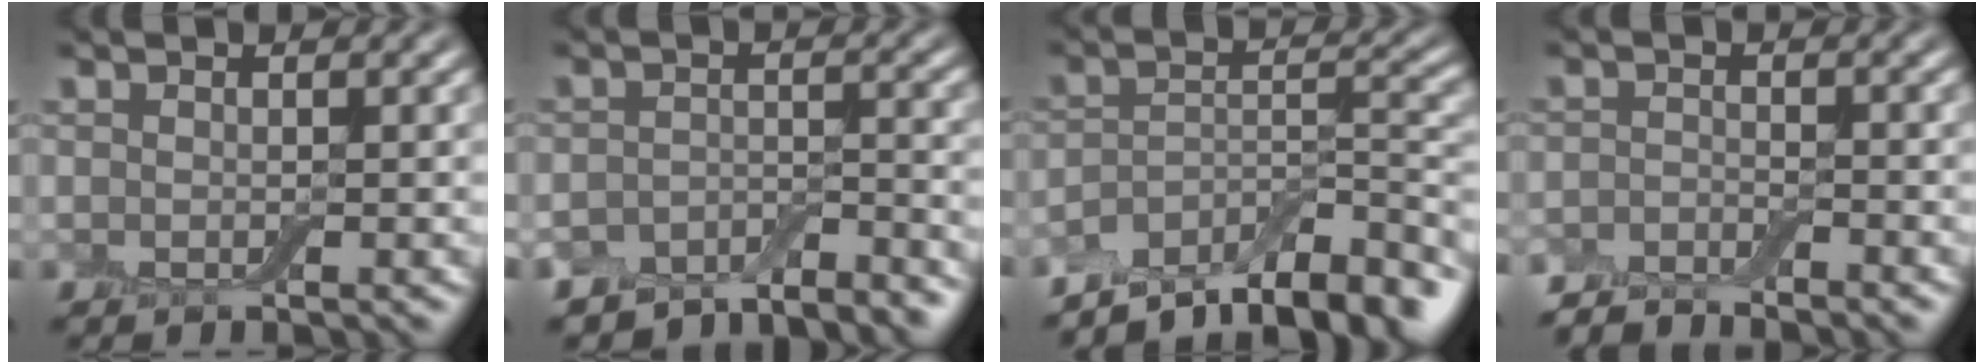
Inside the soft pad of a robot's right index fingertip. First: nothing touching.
{"total": 5.3, "force": [-5.0, 1.5, 1.3], "torque": [-0.021, -0.009, -0.078]}
{"total": 9.5, "force": [-7.6, 3.2, 4.8], "torque": [-0.068, 0.002, -0.128]}
{"total": 2.7, "force": [-2.7, 0.4, 0.2], "torque": [-0.005, 0.001, -0.057]}